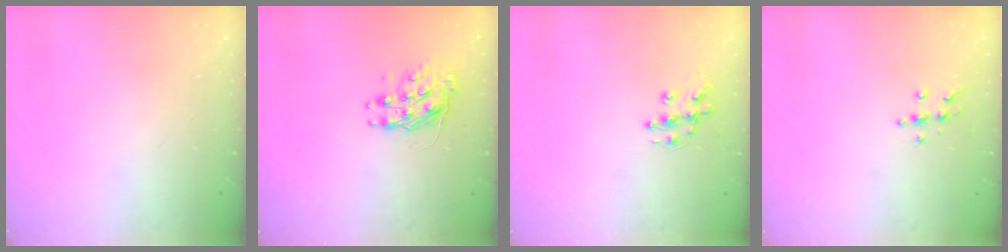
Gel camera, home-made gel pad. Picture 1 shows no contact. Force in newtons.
{"total": 9.0, "press": 9.0, "slide": 0.6}
{"total": 9.8, "press": 9.8, "slide": 0.6}
{"total": 3.9, "press": 3.9, "slide": 0.6}